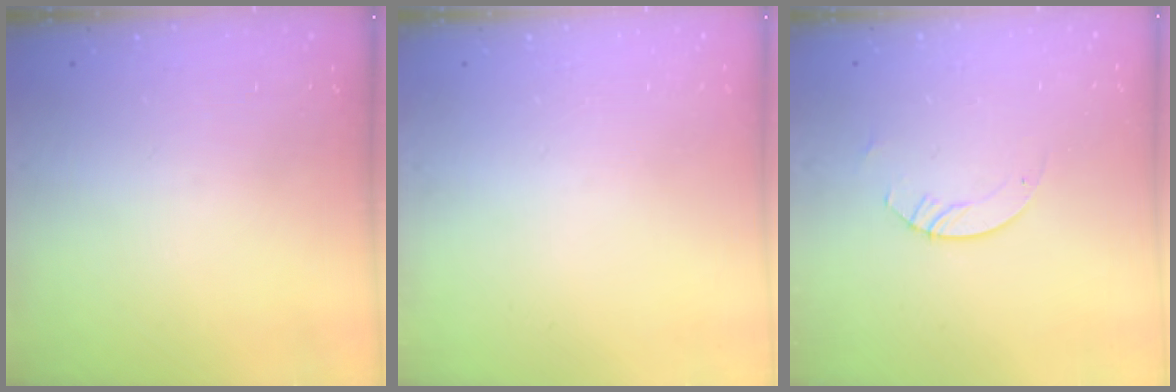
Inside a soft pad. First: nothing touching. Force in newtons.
{"total": 0.0}
{"total": 3.0, "press": 3.0, "slide": 0.3}